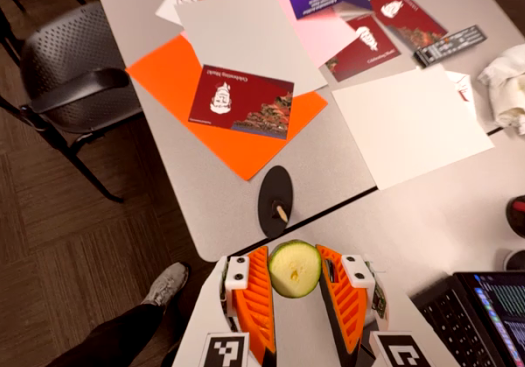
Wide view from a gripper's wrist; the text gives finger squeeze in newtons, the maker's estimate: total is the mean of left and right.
{"total": 11.2, "left": 11.3, "right": 11.1}